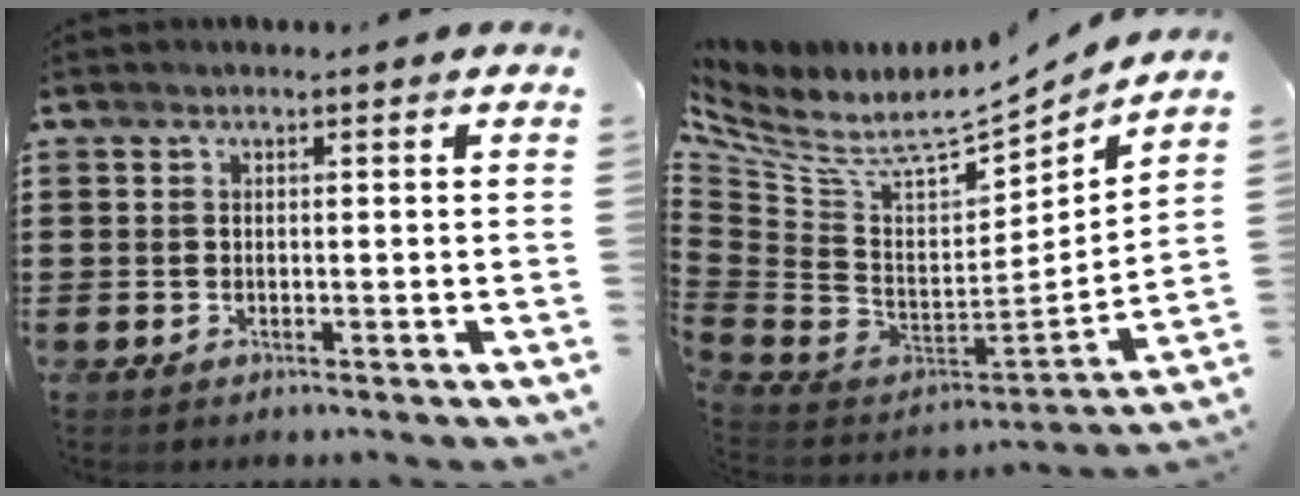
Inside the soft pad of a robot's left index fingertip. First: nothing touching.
{"total": 8.1, "force": [5.7, 2.8, 5.0], "torque": [-0.136, -0.060, 0.093]}